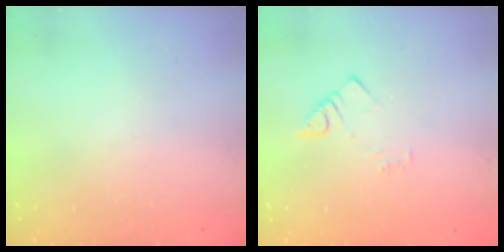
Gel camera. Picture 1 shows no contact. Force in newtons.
{"total": 3.0, "press": 3.0, "slide": 0.6}